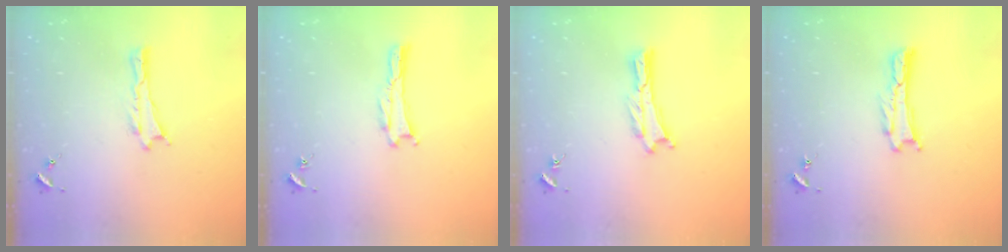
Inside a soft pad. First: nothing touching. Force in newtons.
{"total": 0.0}
{"total": 0.0}
{"total": 0.0}